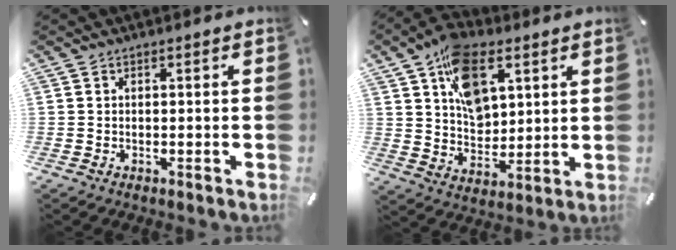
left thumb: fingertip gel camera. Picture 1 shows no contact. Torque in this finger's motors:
{"motor_torque": [2.59, 2.41, 1.46, -1.31, 0.46]}